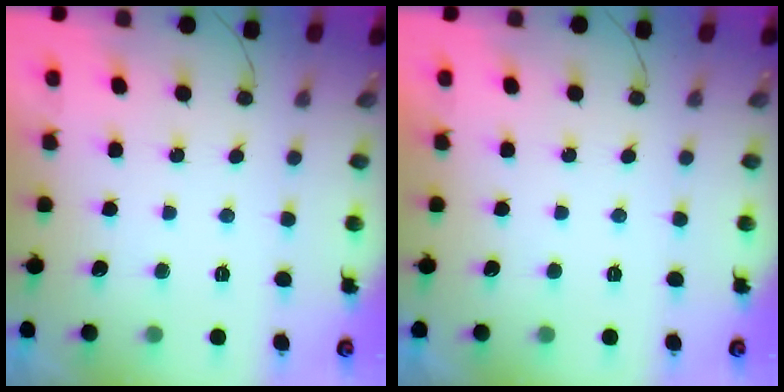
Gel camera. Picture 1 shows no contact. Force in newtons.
{"total": 0.0}